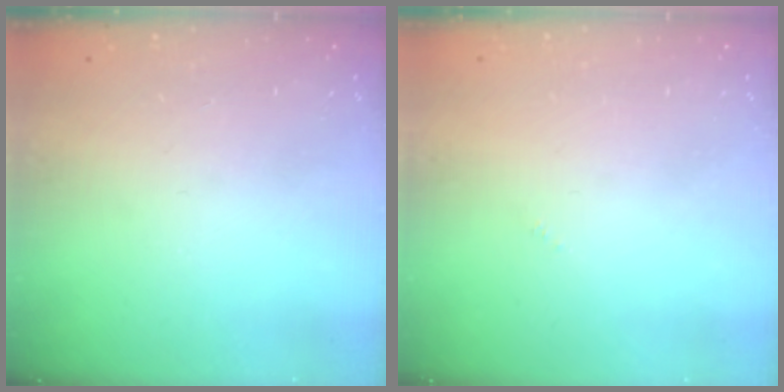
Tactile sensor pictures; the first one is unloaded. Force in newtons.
{"total": 0.0}